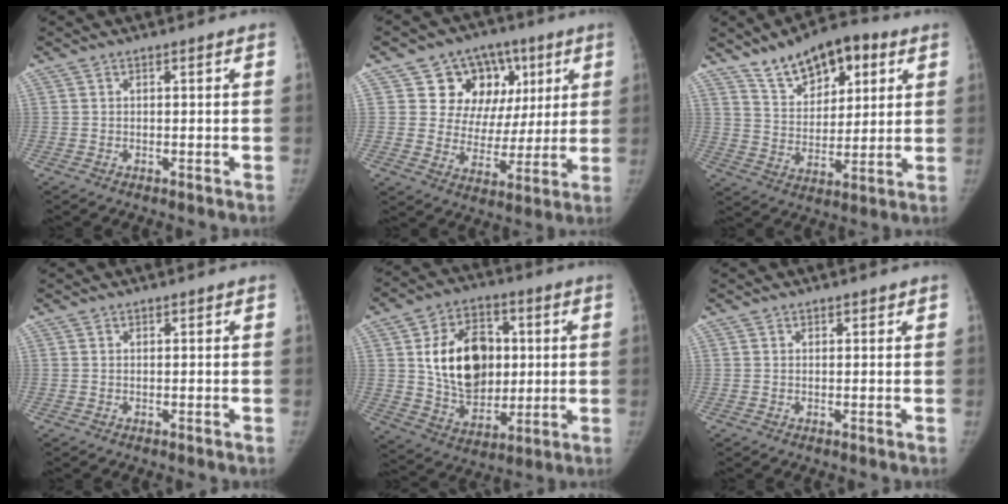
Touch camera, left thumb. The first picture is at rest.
{"total": 15.4, "force": [6.0, 12.5, 6.7], "torque": [-0.042, -0.002, 0.099]}
{"total": 14.6, "force": [8.4, 7.8, 9.0], "torque": [-0.100, -0.032, 0.141]}
{"total": 0.0}
{"total": 18.7, "force": [2.9, 13.3, 12.8], "torque": [-0.162, -0.007, 0.057]}
{"total": 0.9, "force": [0.7, 0.5, 0.1], "torque": [0.009, -0.004, 0.007]}